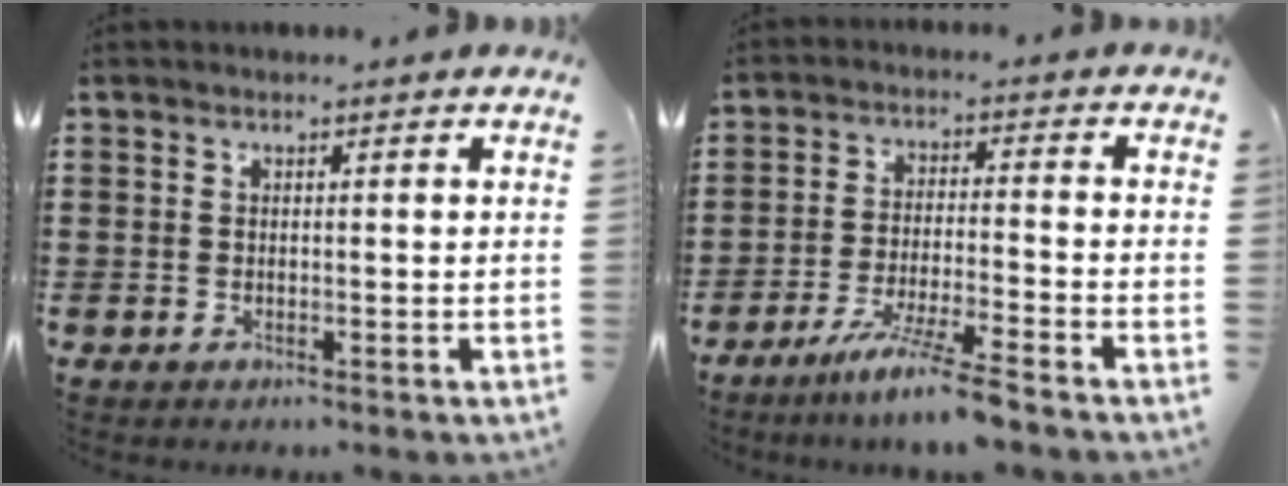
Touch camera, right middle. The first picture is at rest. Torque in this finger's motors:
{"motor_torque": [1.89, -0.25, 0.26, 0.14]}